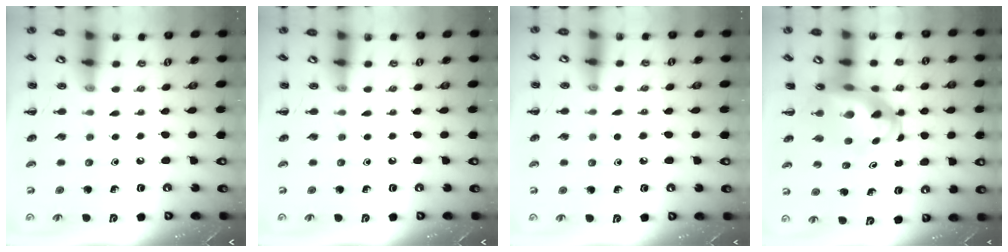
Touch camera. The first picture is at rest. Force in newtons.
{"total": 0.0}
{"total": 2.2, "press": 2.0, "slide": 0.8}
{"total": 9.7, "press": 9.2, "slide": 3.0}